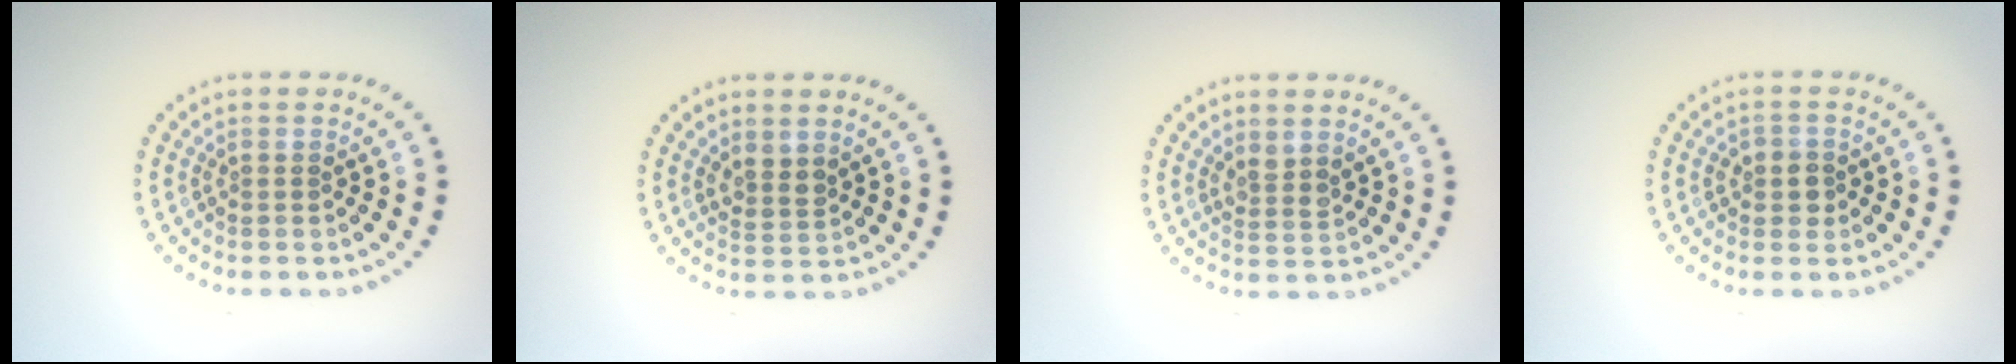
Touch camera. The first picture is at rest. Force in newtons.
{"total": 1.5, "press": 1.2, "slide": 0.9}
{"total": 1.4, "press": 1.1, "slide": 0.8}
{"total": 1.7, "press": 1.6, "slide": 0.7}